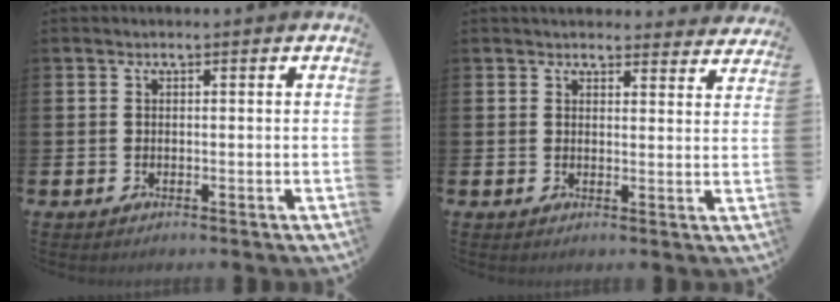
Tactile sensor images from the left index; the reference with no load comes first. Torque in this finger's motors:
{"motor_torque": [-0.92, -1.21, 0.09, 0.04]}